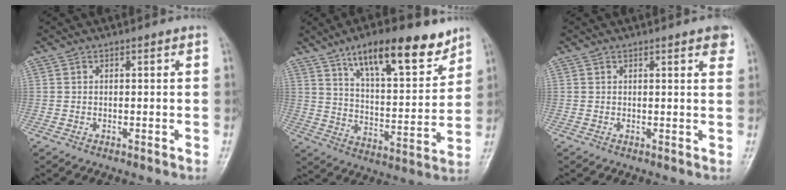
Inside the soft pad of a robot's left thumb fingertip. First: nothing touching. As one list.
[{"total": 17.3, "force": [11.3, 5.8, 11.7], "torque": [-0.147, -0.058, 0.187]}, {"total": 3.3, "force": [2.0, 0.6, 2.5], "torque": [-0.023, -0.004, 0.021]}]